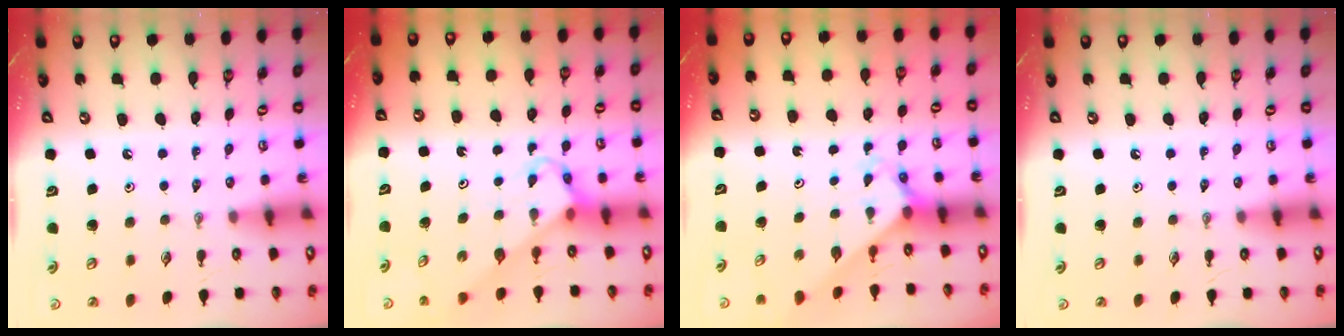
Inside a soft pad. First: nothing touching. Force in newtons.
{"total": 3.8, "press": 3.8, "slide": 0.2}
{"total": 2.7, "press": 2.7, "slide": 0.2}
{"total": 0.0}